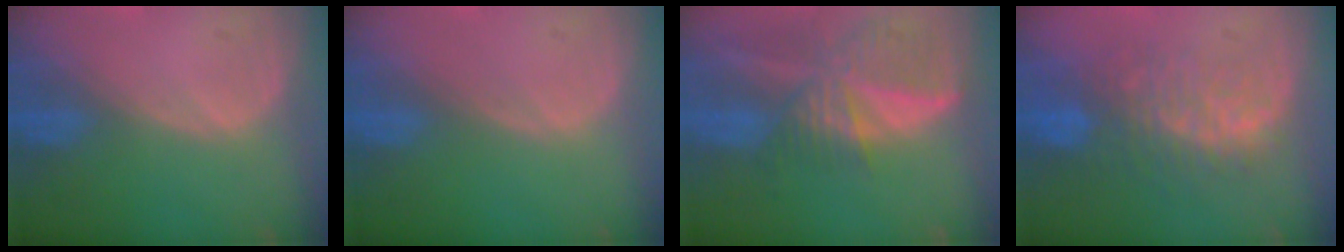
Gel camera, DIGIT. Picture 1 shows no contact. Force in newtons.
{"total": 0.0}
{"total": 9.3, "press": 8.1, "slide": 4.6}
{"total": 9.9, "press": 8.4, "slide": 5.2}